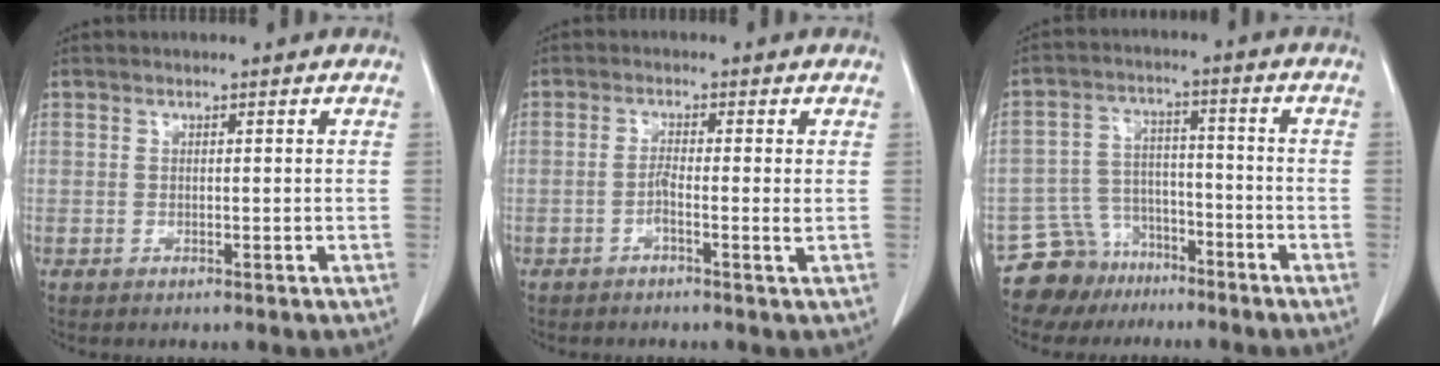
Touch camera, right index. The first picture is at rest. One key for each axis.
{"total": 2.3, "fx": -0.7, "fy": -0.1, "fz": 2.2, "tx": -0.040, "ty": 0.002, "tz": -0.016}
{"total": 7.9, "fx": -5.9, "fy": 5.2, "fz": -0.3, "tx": 0.004, "ty": 0.034, "tz": -0.101}